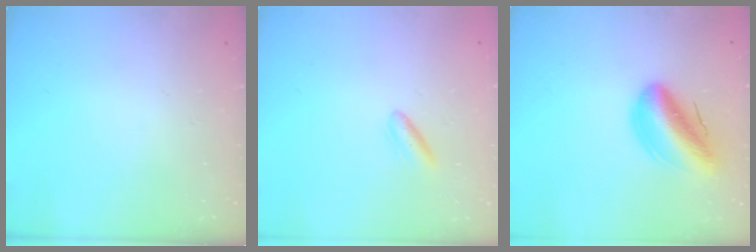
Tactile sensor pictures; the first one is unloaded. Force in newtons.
{"total": 3.7, "press": 3.4, "slide": 1.4}
{"total": 14.9, "press": 14.4, "slide": 3.9}